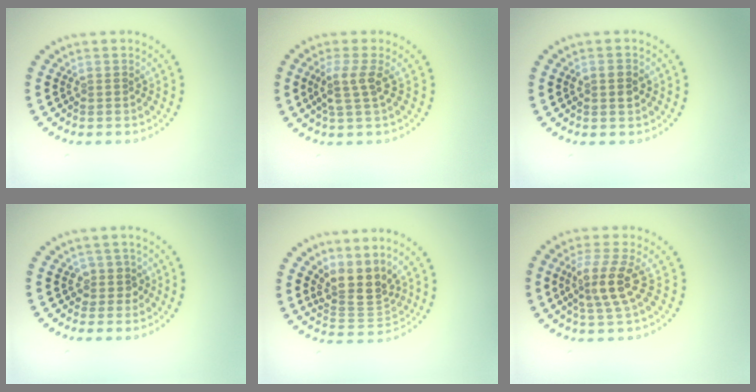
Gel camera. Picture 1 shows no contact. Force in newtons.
{"total": 2.5, "press": 2.0, "slide": 1.6}
{"total": 1.3, "press": 1.3, "slide": 0.1}
{"total": 1.7, "press": 1.3, "slide": 1.0}
{"total": 3.8, "press": 2.9, "slide": 2.4}
{"total": 3.8, "press": 3.3, "slide": 1.9}